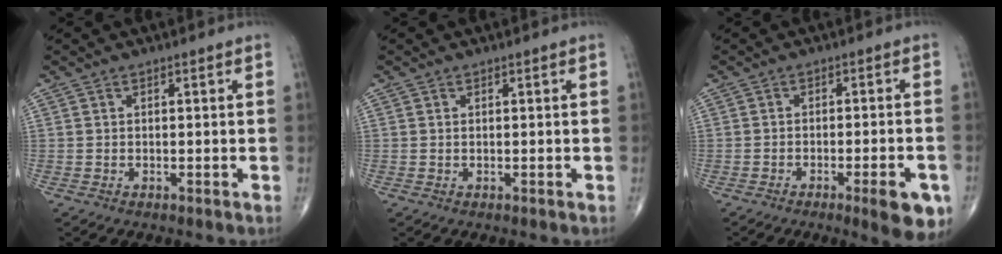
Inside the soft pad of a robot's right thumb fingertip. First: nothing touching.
{"total": 0.0}
{"total": 8.1, "force": [-3.9, 1.9, 6.9], "torque": [-0.080, 0.005, -0.048]}